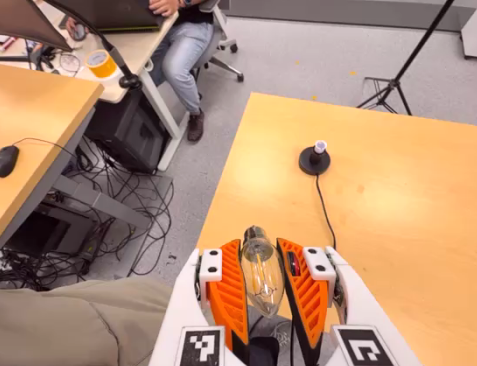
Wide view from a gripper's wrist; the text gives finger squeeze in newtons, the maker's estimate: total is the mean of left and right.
{"total": 21.0, "left": 22.5, "right": 19.4}